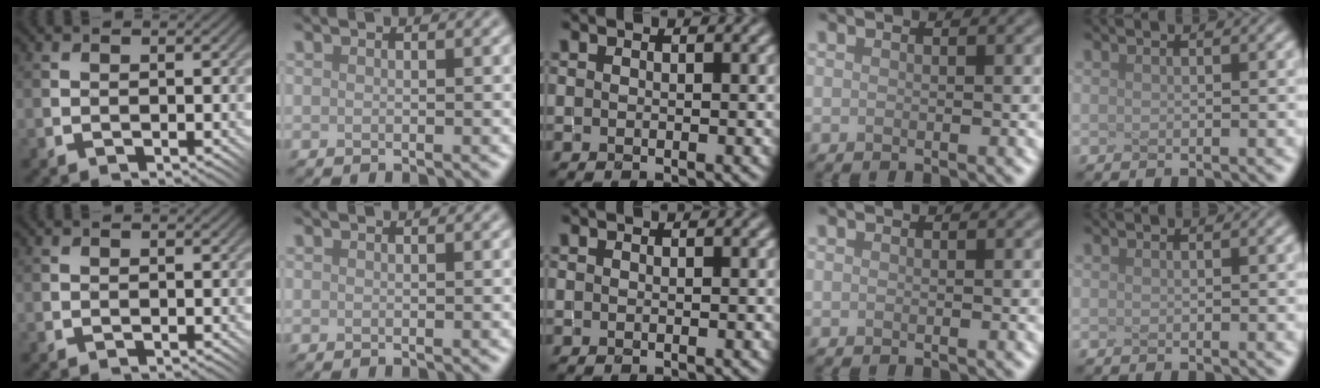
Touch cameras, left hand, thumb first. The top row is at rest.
{}